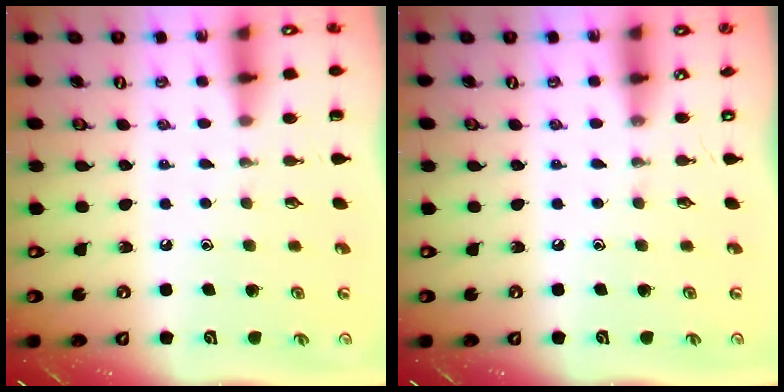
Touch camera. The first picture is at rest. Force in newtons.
{"total": 0.0}